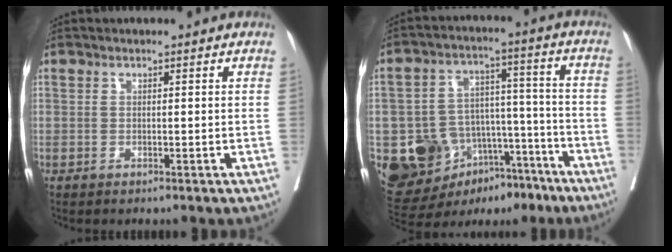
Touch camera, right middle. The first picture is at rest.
{"total": 16.7, "force": [-9.2, 10.0, 9.7], "torque": [-0.158, 0.043, -0.138]}